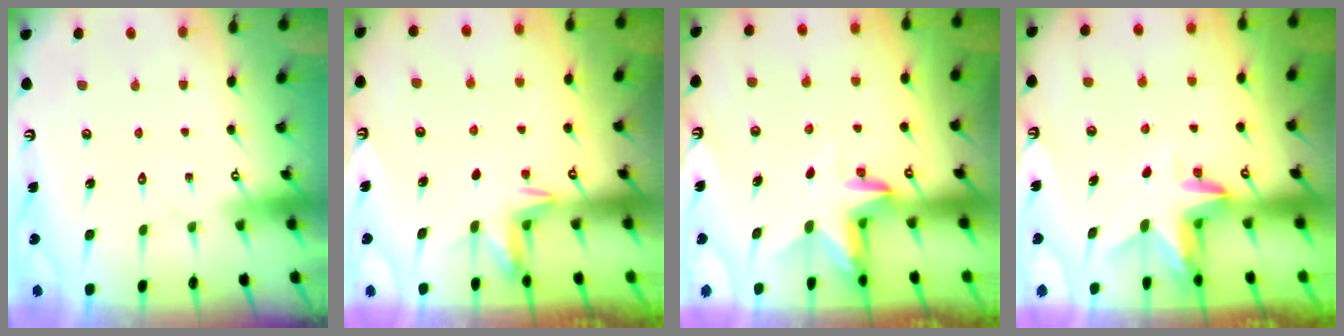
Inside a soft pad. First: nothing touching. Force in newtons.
{"total": 2.7, "press": 2.7, "slide": 0.4}
{"total": 3.4, "press": 3.4, "slide": 0.2}
{"total": 4.2, "press": 4.2, "slide": 0.1}